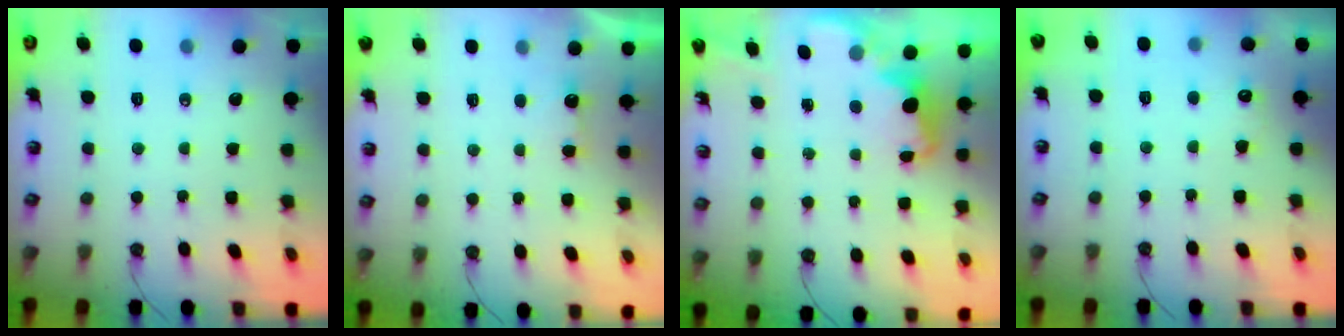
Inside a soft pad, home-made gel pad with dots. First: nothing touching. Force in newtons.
{"total": 1.8, "press": 1.6, "slide": 0.9}
{"total": 2.4, "press": 2.3, "slide": 0.5}
{"total": 5.1, "press": 5.0, "slide": 1.2}